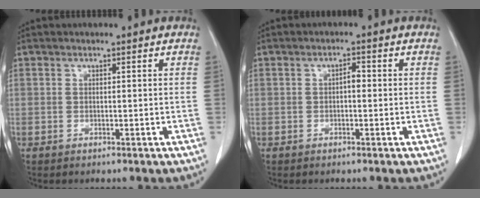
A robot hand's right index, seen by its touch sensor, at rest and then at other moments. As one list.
[{"total": 1.5, "force": [-0.1, 0.7, 1.4], "torque": [-0.020, 0.006, -0.002]}]